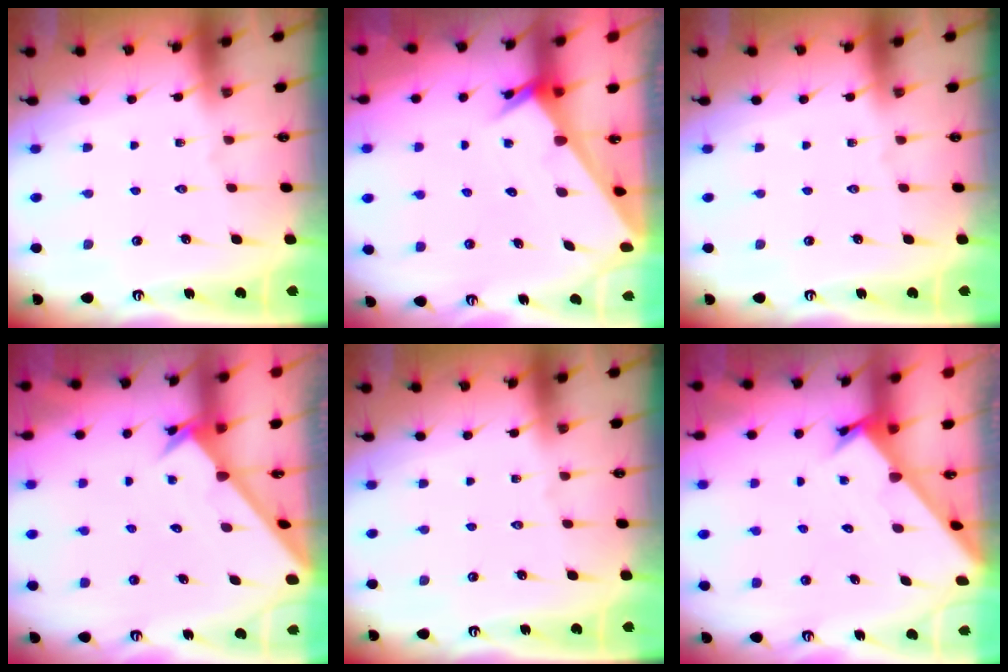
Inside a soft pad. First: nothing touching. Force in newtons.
{"total": 2.0, "press": 2.0, "slide": 0.1}
{"total": 0.0}
{"total": 2.5, "press": 2.5, "slide": 0.2}
{"total": 0.0}
{"total": 2.2, "press": 2.2, "slide": 0.2}